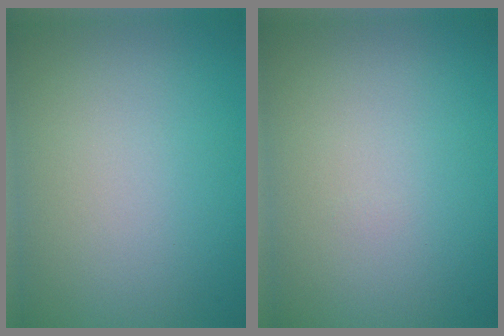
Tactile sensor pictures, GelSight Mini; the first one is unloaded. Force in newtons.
{"total": 0.0}